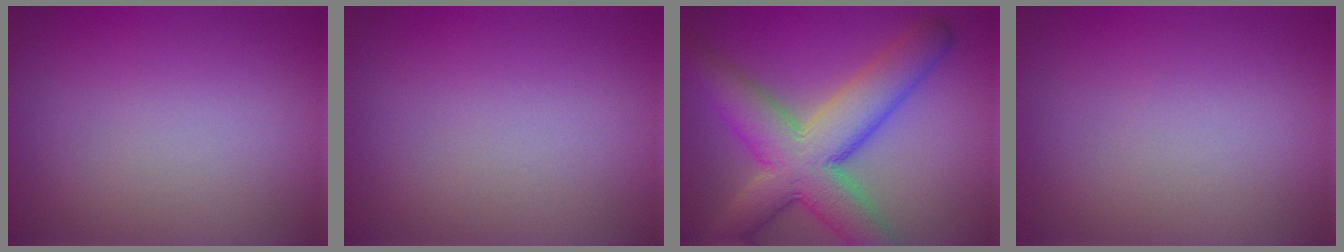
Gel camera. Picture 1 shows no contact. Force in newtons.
{"total": 0.0}
{"total": 10.2, "press": 10.2, "slide": 0.5}
{"total": 0.0}